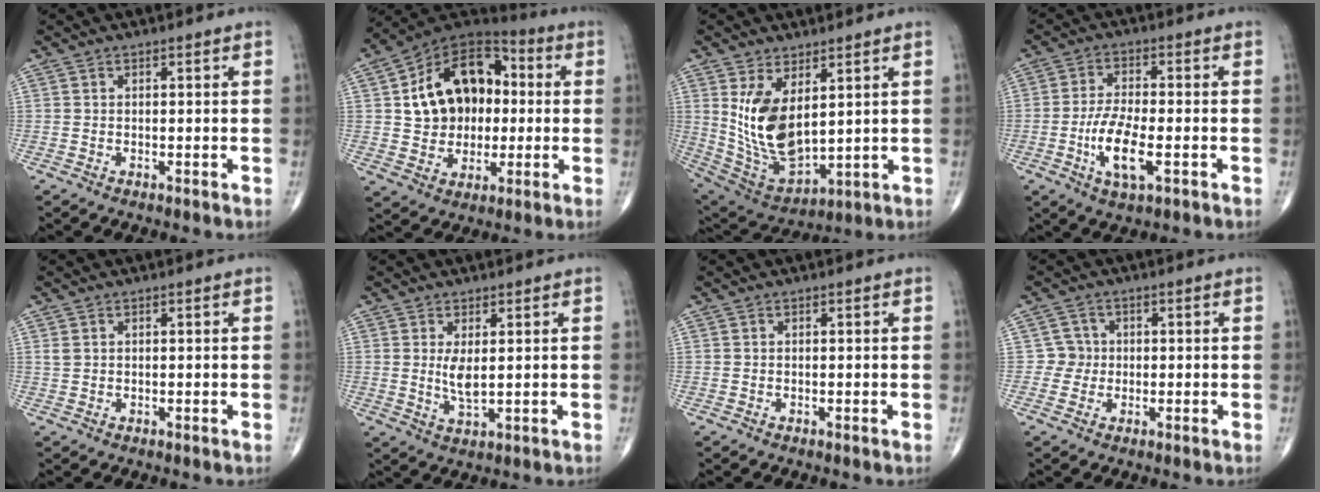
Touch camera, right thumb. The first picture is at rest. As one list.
[{"total": 19.1, "force": [2.1, 14.0, 12.9], "torque": [-0.164, 0.030, 0.033]}, {"total": 14.0, "force": [3.6, 7.3, 11.4], "torque": [-0.203, -0.025, 0.096]}, {"total": 8.9, "force": [-2.6, 3.2, 7.8], "torque": [-0.157, 0.006, -0.048]}, {"total": 1.0, "force": [0.4, 0.7, 0.5], "torque": [-0.011, 0.004, 0.012]}, {"total": 4.0, "force": [0.8, 1.3, 3.6], "torque": [-0.070, -0.016, 0.023]}, {"total": 0.0}, {"total": 2.9, "force": [-0.1, 2.9, -0.1], "torque": [0.026, 0.009, -0.009]}]